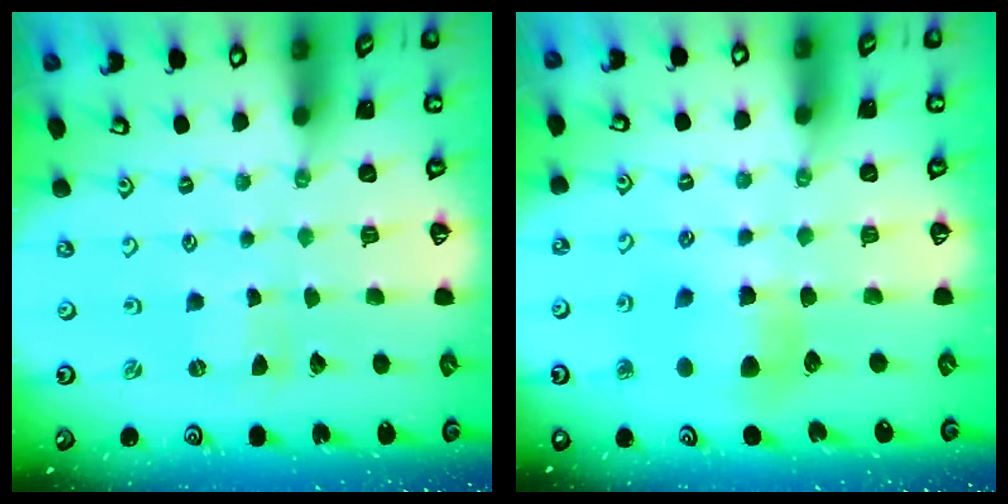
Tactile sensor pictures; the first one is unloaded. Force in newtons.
{"total": 7.0, "press": 6.9, "slide": 1.1}